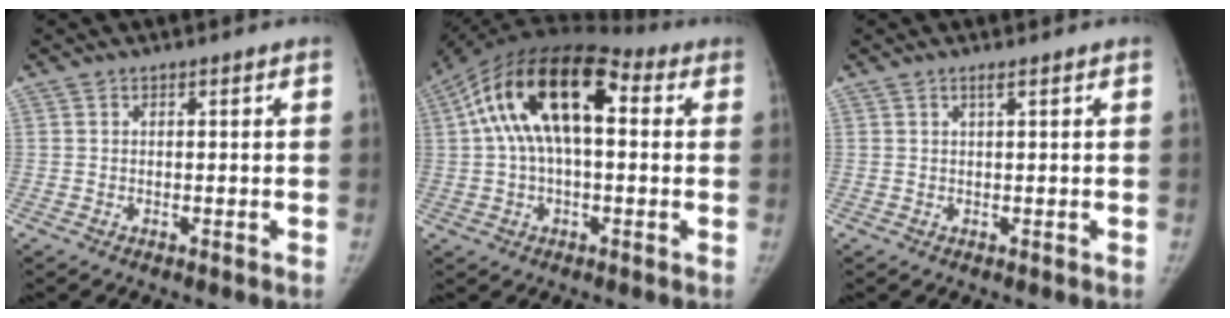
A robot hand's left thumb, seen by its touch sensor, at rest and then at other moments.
{"total": 19.4, "force": [4.0, 10.1, 16.1], "torque": [-0.283, 0.043, 0.051]}
{"total": 0.8, "force": [0.5, -0.1, 0.6], "torque": [-0.013, 0.000, 0.010]}